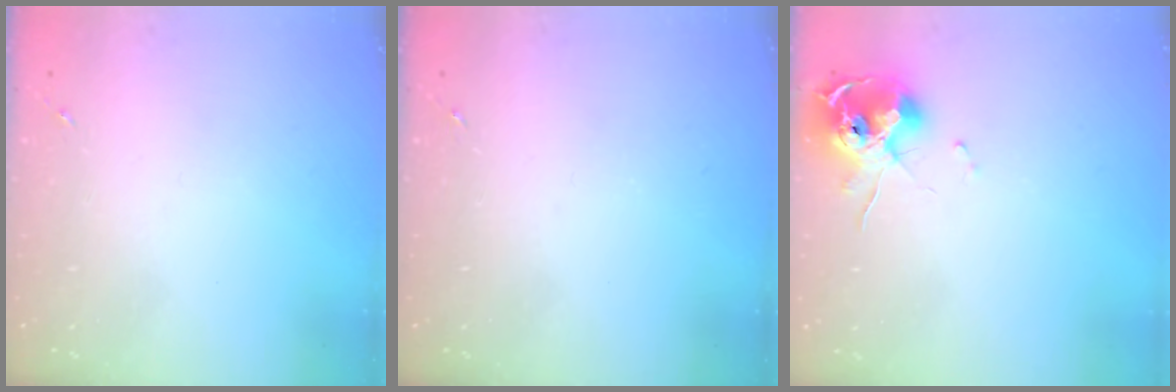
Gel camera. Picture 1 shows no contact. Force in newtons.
{"total": 0.0}
{"total": 12.9, "press": 12.9, "slide": 1.4}